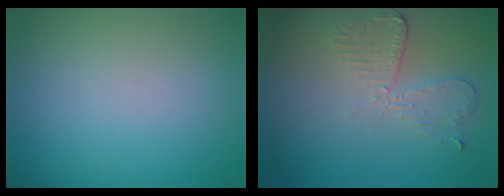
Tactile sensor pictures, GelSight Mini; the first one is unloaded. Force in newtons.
{"total": 2.9, "press": 2.6, "slide": 1.4}